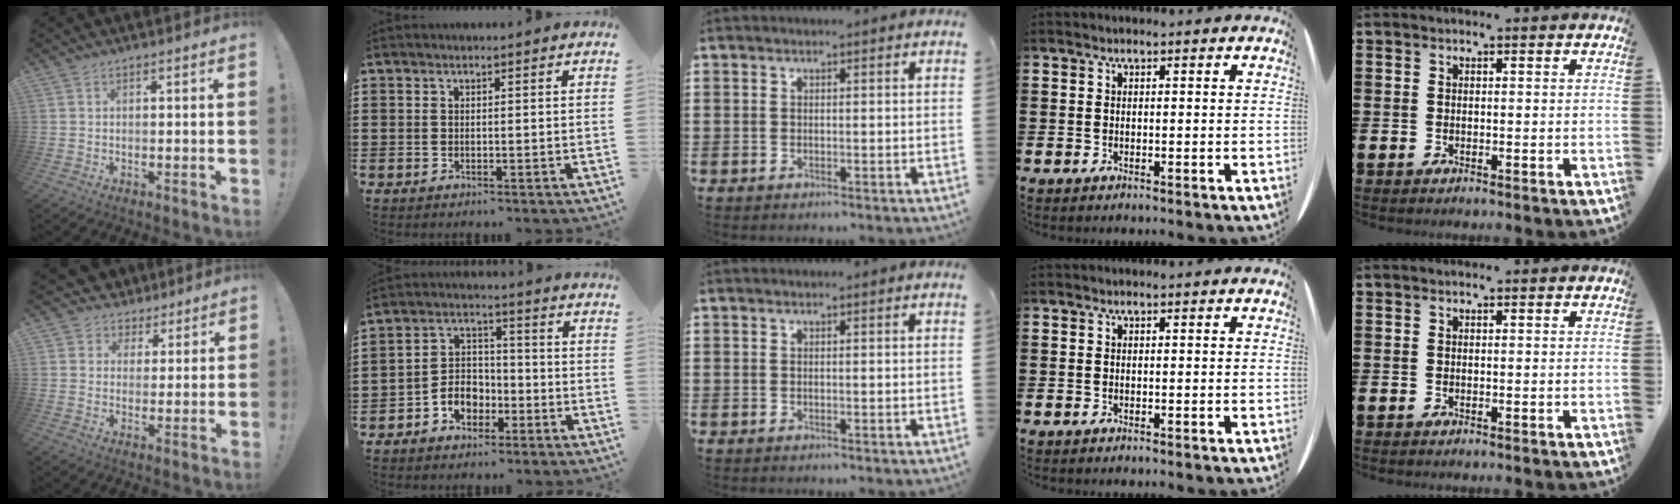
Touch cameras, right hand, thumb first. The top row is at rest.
{"thumb": {"total": 5.8, "force": [2.6, 5.1, 0.4], "torque": [-0.002, -0.017, 0.054]}, "index": {"total": 5.3, "force": [-2.9, 4.0, 2.0], "torque": [-0.048, 0.014, -0.056]}}